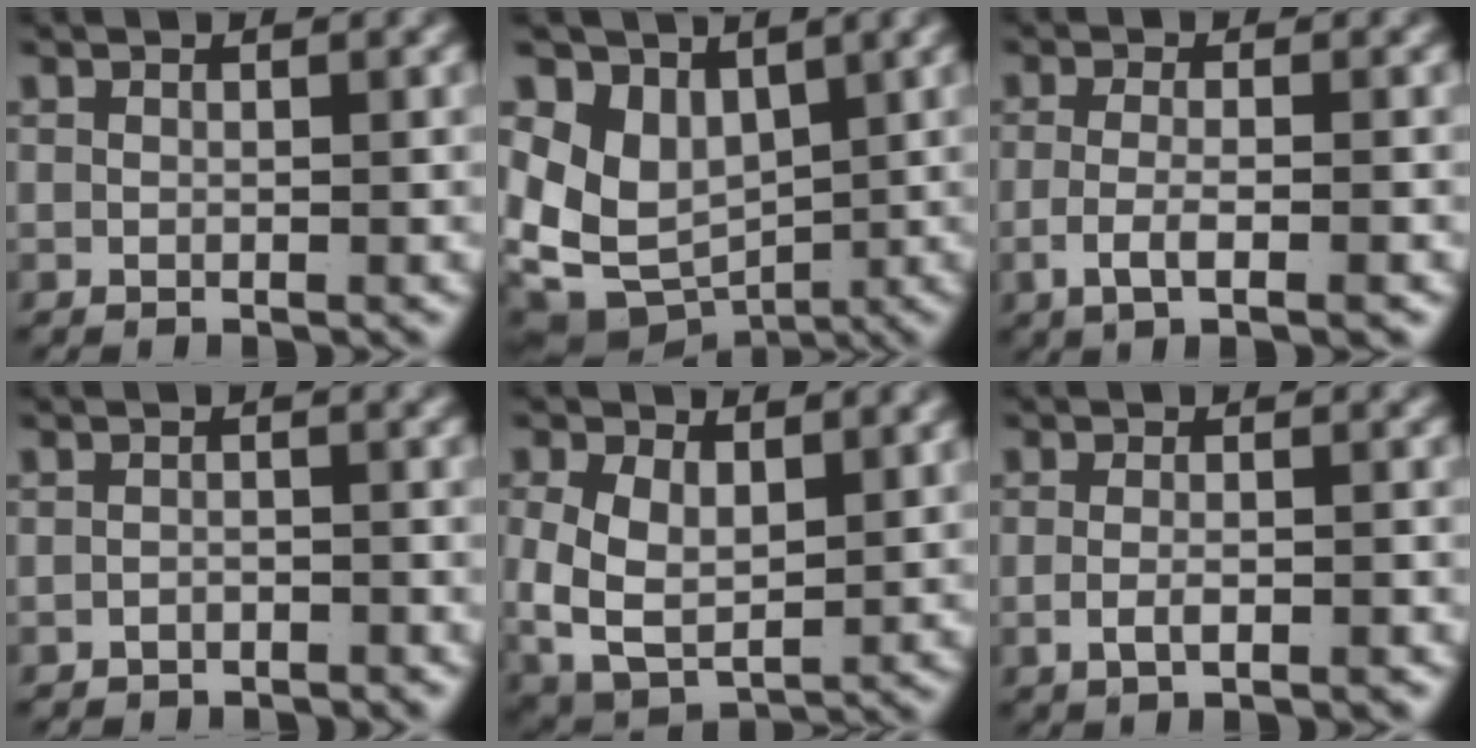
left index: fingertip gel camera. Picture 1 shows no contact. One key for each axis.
{"total": 11.2, "fx": -1.2, "fy": 9.5, "fz": 5.8, "tx": -0.143, "ty": -0.052, "tz": -0.004}
{"total": 3.2, "fx": -1.5, "fy": 0.5, "fz": 2.8, "tx": -0.058, "ty": -0.017, "tz": -0.017}
{"total": 1.8, "fx": -1.8, "fy": 0.0, "fz": 0.0, "tx": 0.003, "ty": -0.010, "tz": -0.026}
{"total": 8.4, "fx": -0.4, "fy": 6.7, "fz": 5.0, "tx": -0.133, "ty": -0.047, "tz": 0.010}
{"total": 2.0, "fx": -1.4, "fy": 0.3, "fz": 1.4, "tx": -0.031, "ty": -0.011, "tz": -0.018}